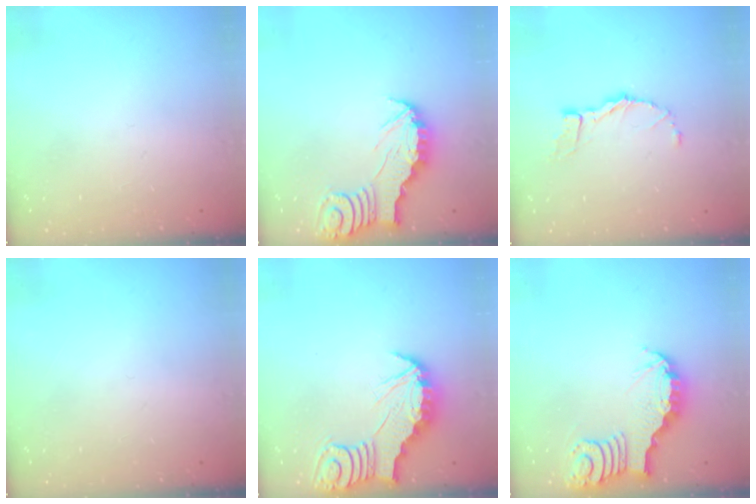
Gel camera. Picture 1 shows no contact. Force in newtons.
{"total": 2.9, "press": 2.9, "slide": 0.3}
{"total": 5.3, "press": 5.3, "slide": 0.3}
{"total": 0.0}
{"total": 2.7, "press": 2.7, "slide": 0.3}
{"total": 3.7, "press": 3.6, "slide": 0.4}